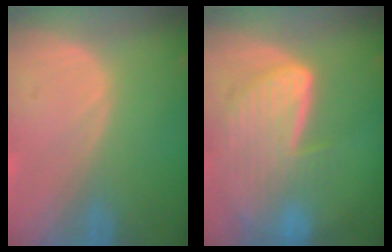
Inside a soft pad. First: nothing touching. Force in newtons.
{"total": 9.0, "press": 7.9, "slide": 4.2}